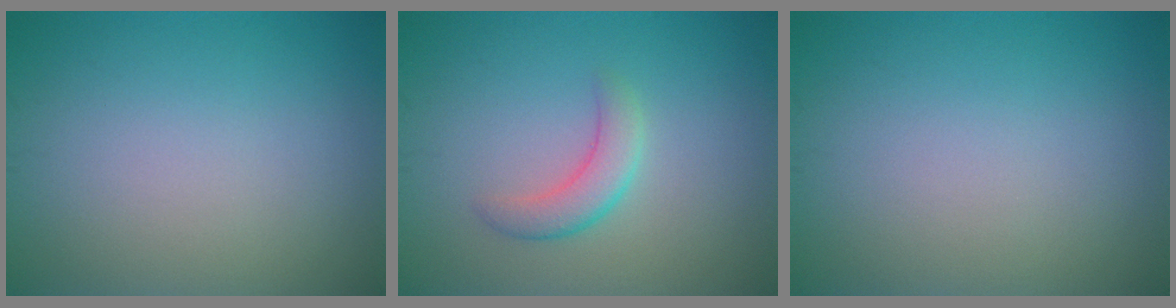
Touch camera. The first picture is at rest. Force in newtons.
{"total": 2.6, "press": 2.6, "slide": 0.1}
{"total": 0.0}